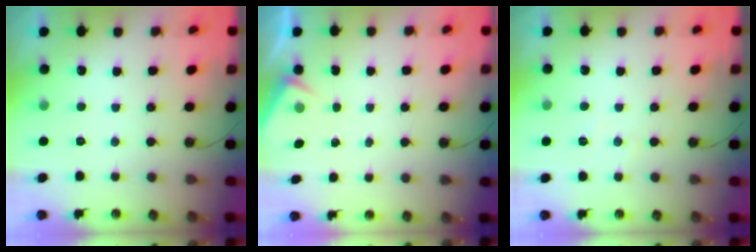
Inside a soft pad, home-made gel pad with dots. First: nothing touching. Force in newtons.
{"total": 2.8, "press": 2.7, "slide": 0.4}
{"total": 4.8, "press": 4.7, "slide": 0.7}